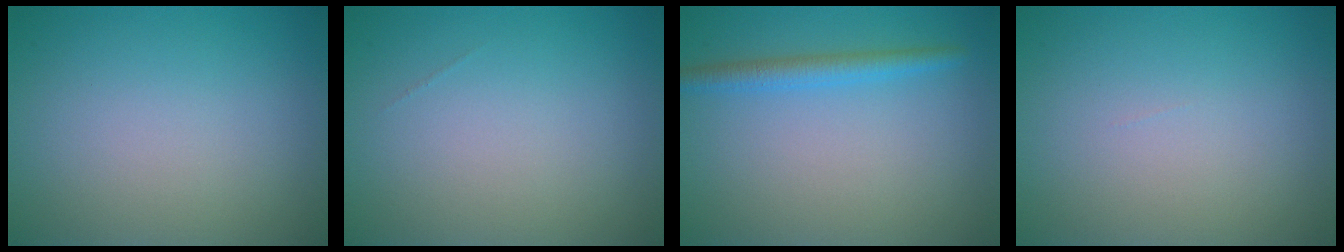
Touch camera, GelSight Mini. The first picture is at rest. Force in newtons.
{"total": 0.0}
{"total": 2.2, "press": 2.2, "slide": 0.2}
{"total": 0.0}